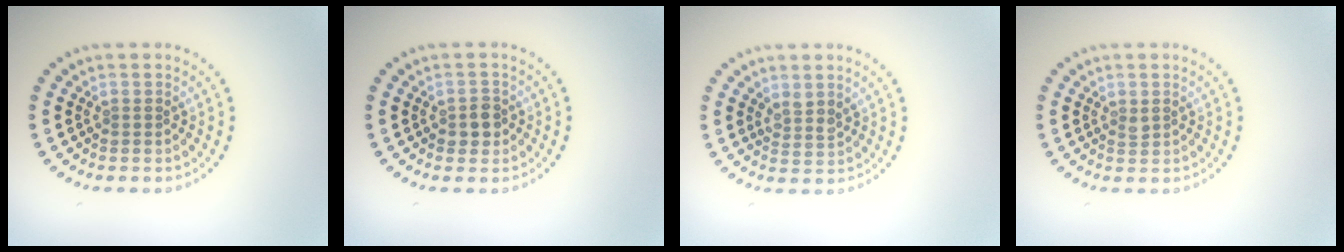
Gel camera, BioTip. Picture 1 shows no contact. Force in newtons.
{"total": 1.7, "press": 1.6, "slide": 0.5}
{"total": 1.4, "press": 1.1, "slide": 0.9}
{"total": 0.6, "press": 0.5, "slide": 0.3}